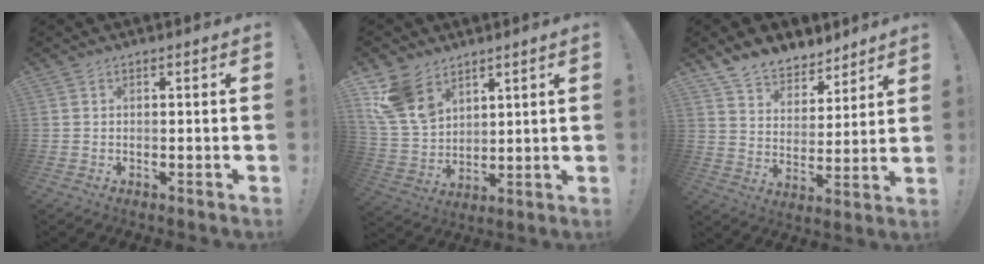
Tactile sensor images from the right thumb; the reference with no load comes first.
{"total": 13.6, "force": [8.8, 8.6, 5.9], "torque": [-0.126, -0.045, 0.175]}
{"total": 10.3, "force": [8.8, 5.1, 1.8], "torque": [-0.048, -0.072, 0.171]}